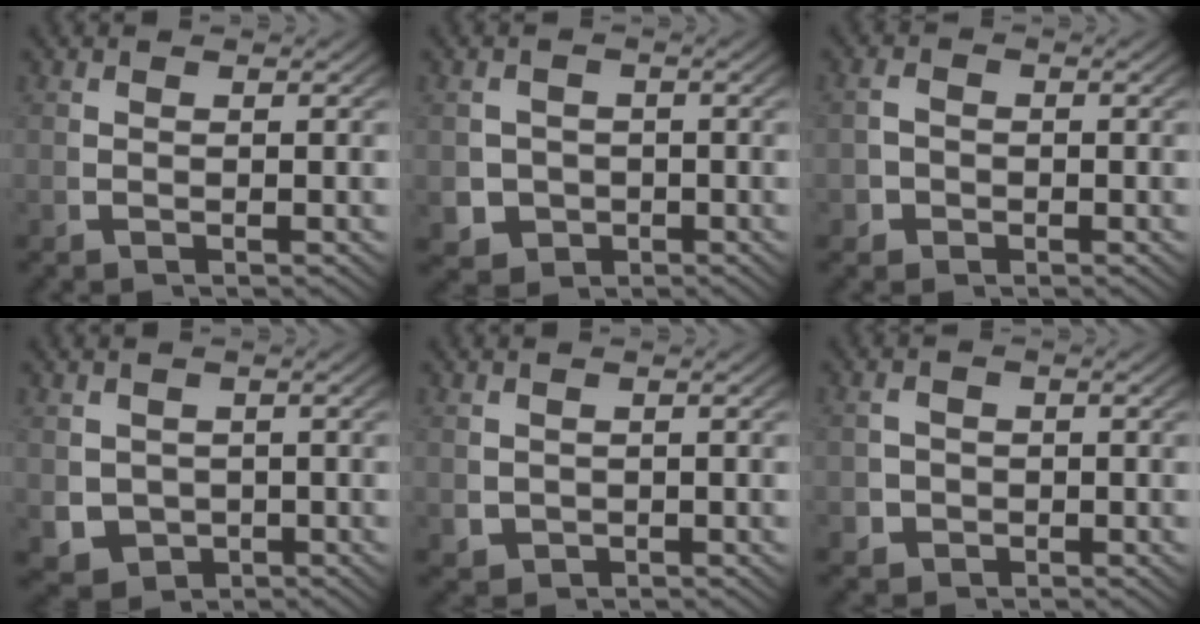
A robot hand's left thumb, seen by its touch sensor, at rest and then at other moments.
{"total": 6.3, "force": [-1.9, 5.5, 2.4], "torque": [-0.053, -0.038, -0.016]}
{"total": 1.9, "force": [-0.7, 1.7, 0.5], "torque": [-0.008, -0.005, -0.016]}
{"total": 6.7, "force": [-1.8, 5.8, 2.9], "torque": [-0.066, -0.045, -0.009]}
{"total": 2.7, "force": [-0.3, 2.4, 1.1], "torque": [-0.030, -0.018, 0.008]}
{"total": 2.9, "force": [-1.1, 2.6, 0.9], "torque": [-0.022, -0.015, -0.012]}